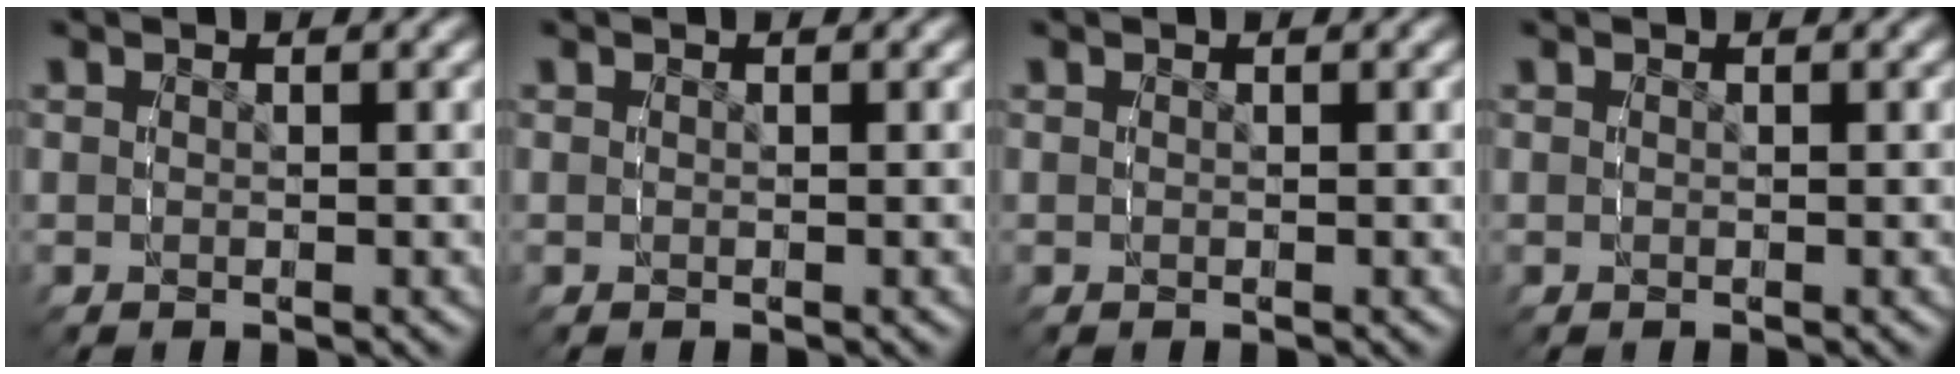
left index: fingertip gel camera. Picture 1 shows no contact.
{"total": 0.0}
{"total": 0.0}
{"total": 0.0}